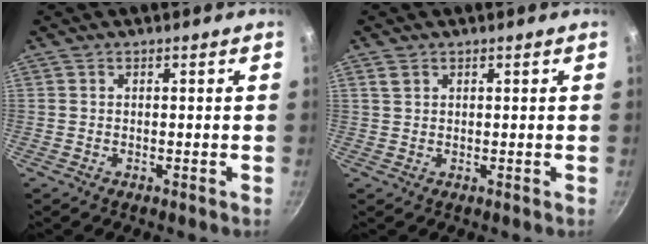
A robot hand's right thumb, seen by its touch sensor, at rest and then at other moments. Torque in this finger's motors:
{"motor_torque": [-0.75, 0.32, 0.02, -0.10, 0.08]}